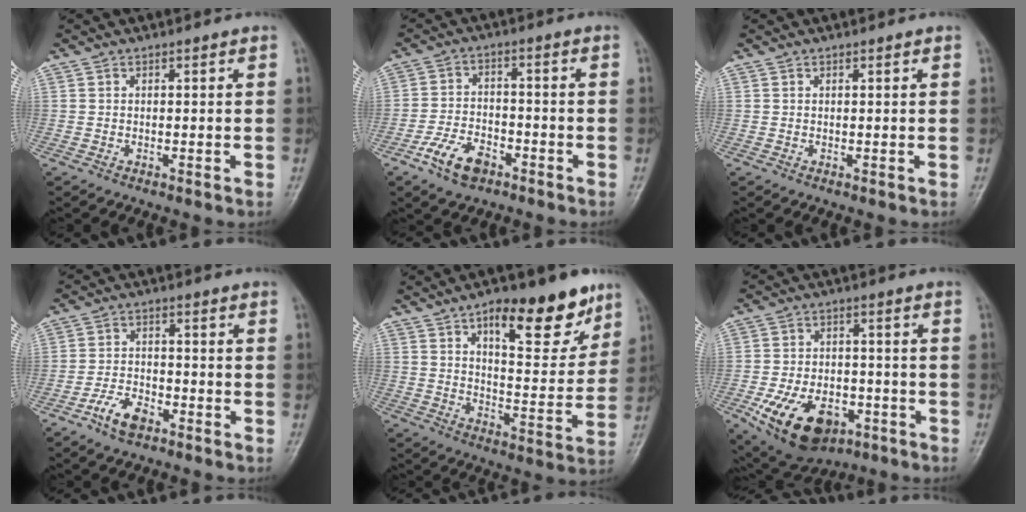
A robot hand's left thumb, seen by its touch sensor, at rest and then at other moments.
{"total": 7.7, "force": [-4.5, 4.4, 4.5], "torque": [-0.076, 0.021, -0.083]}
{"total": 0.0}
{"total": 5.7, "force": [-3.6, 2.8, 3.4], "torque": [-0.062, 0.020, -0.068]}
{"total": 16.4, "force": [9.8, 6.4, 11.5], "torque": [-0.114, -0.054, 0.145]}
{"total": 15.0, "force": [-6.3, 9.4, 9.8], "torque": [-0.151, 0.017, -0.092]}